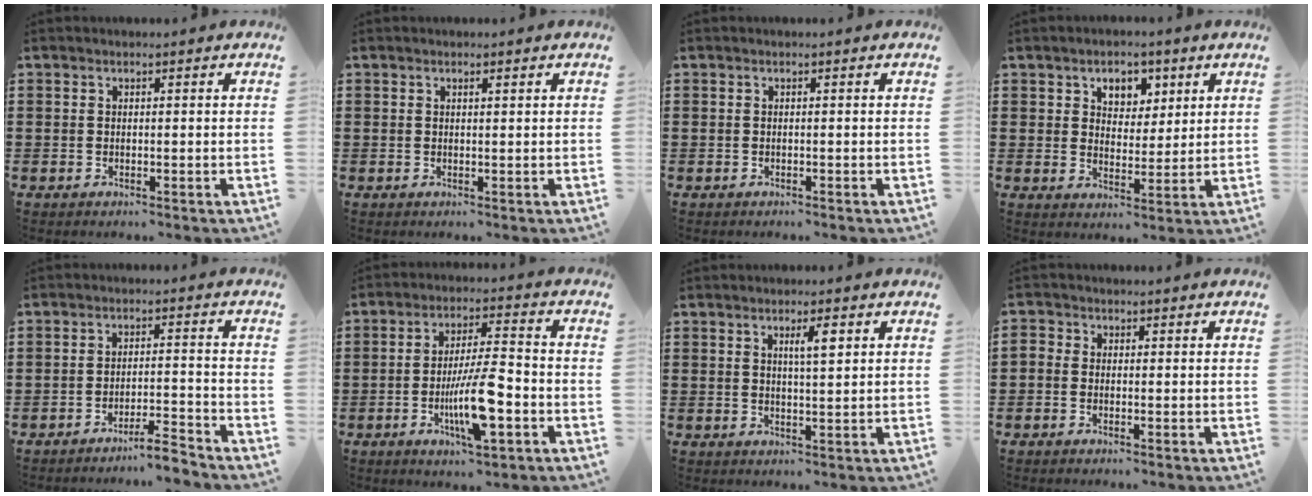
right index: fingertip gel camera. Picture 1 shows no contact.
{"total": 0.5, "force": [0.3, 0.1, 0.4], "torque": [-0.010, 0.000, 0.007]}
{"total": 0.0}
{"total": 4.7, "force": [2.6, 3.5, 1.8], "torque": [-0.037, 0.008, 0.042]}
{"total": 4.4, "force": [-4.1, -0.2, 1.6], "torque": [-0.028, -0.003, -0.080]}
{"total": 10.6, "force": [-3.4, 2.5, 9.7], "torque": [-0.189, -0.006, -0.063]}
{"total": 3.2, "force": [1.4, 0.6, 2.9], "torque": [-0.050, 0.003, 0.018]}
{"total": 1.1, "force": [-0.6, 0.9, 0.1], "torque": [-0.005, 0.003, -0.013]}